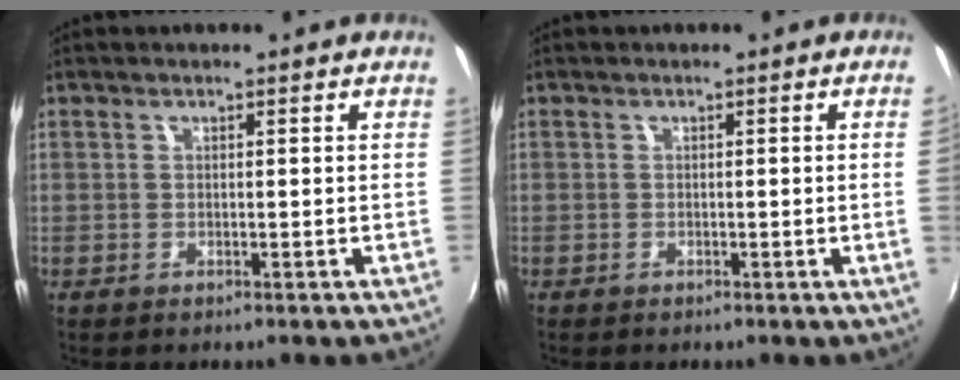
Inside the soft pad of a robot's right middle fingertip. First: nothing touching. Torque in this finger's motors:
{"motor_torque": [0.23, -0.31, -1.05, -0.21]}